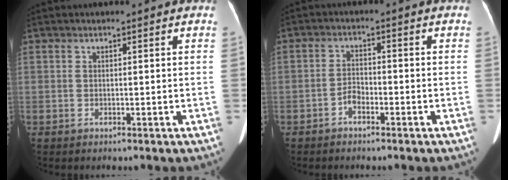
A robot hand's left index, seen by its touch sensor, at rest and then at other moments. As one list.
[{"total": 2.4, "force": [-1.7, 1.0, 1.4], "torque": [-0.028, 0.004, -0.032]}]